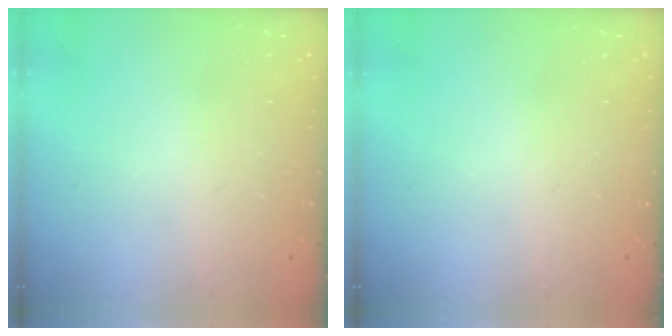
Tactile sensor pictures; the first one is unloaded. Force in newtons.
{"total": 0.0}